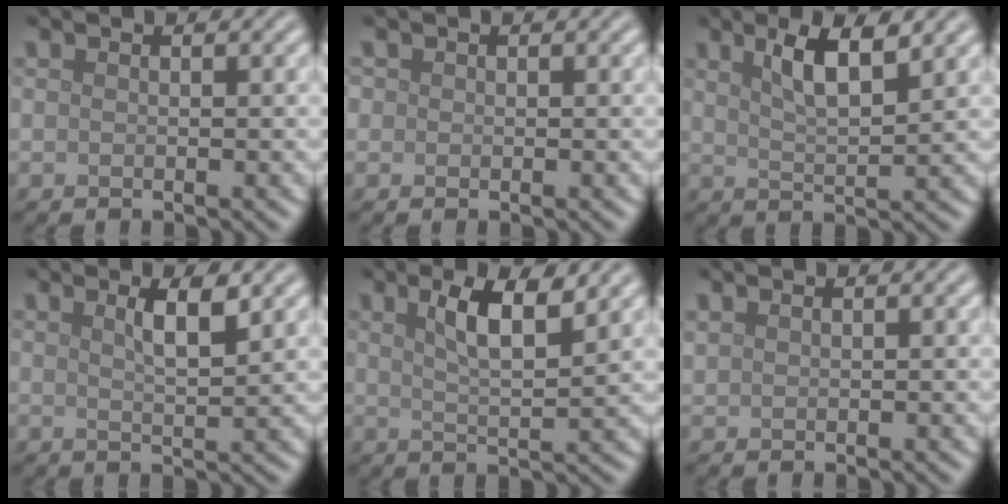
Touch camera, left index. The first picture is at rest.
{"total": 0.6, "force": [0.1, 0.6, 0.1], "torque": [0.005, 0.001, -0.002]}
{"total": 4.4, "force": [2.5, 1.1, 3.5], "torque": [-0.059, 0.003, 0.043]}
{"total": 2.9, "force": [1.5, 0.7, 2.4], "torque": [-0.036, 0.002, 0.024]}
{"total": 4.7, "force": [2.4, 1.2, 3.9], "torque": [-0.068, 0.002, 0.041]}
{"total": 0.6, "force": [0.5, 0.2, 0.1], "torque": [-0.004, 0.001, 0.015]}